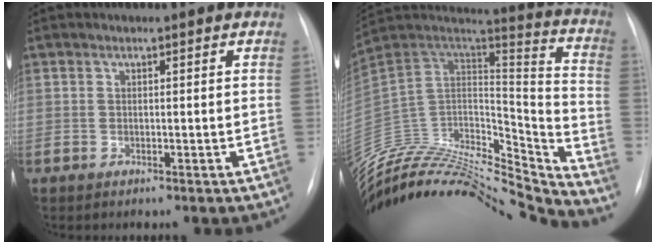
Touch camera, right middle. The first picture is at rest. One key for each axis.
{"total": 32.3, "fx": -30.7, "fy": 4.0, "fz": 9.5, "tx": -0.166, "ty": 0.002, "tz": -0.482}